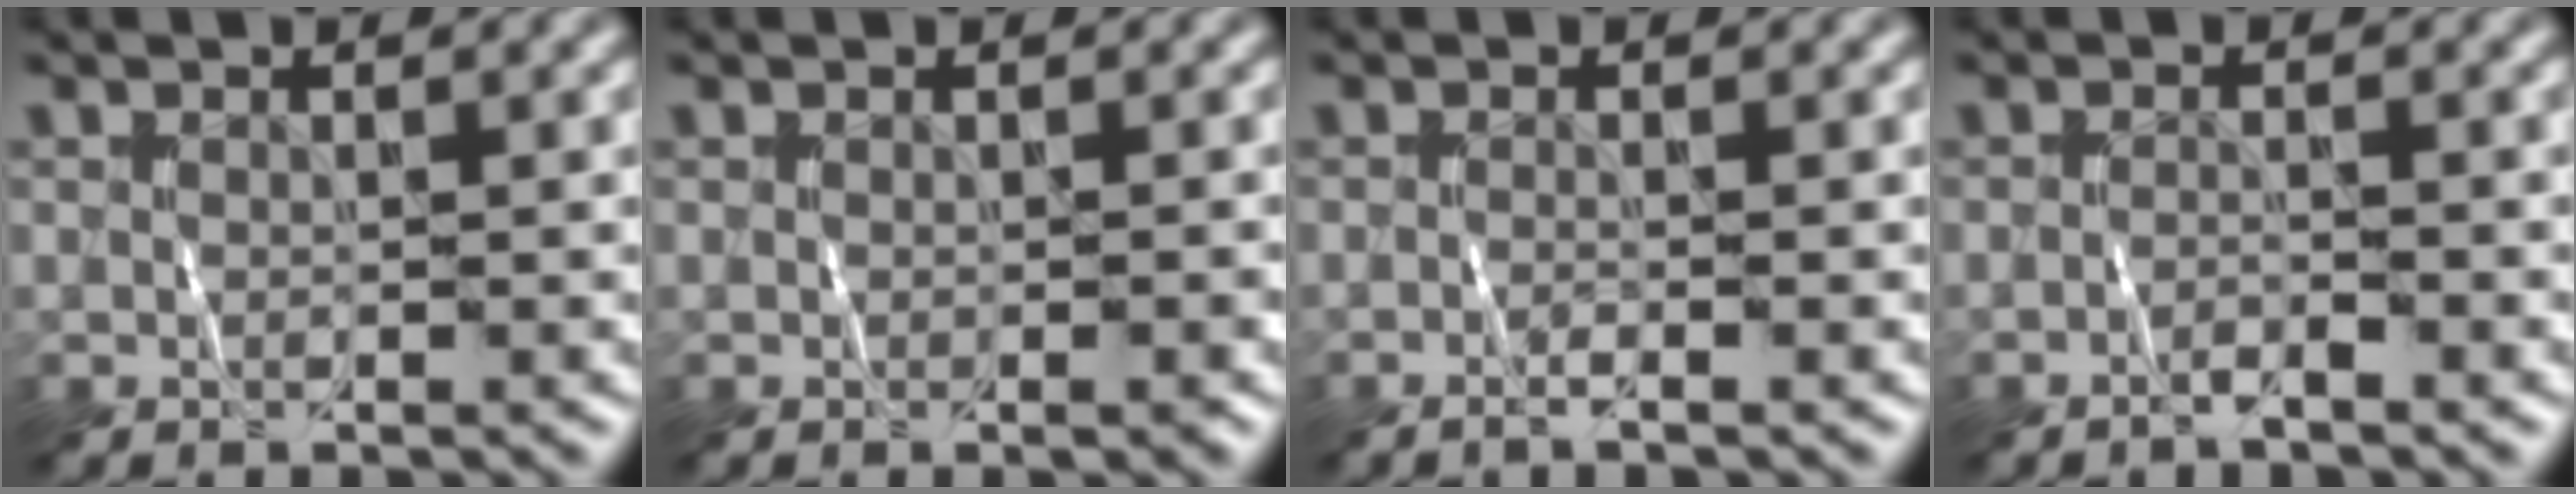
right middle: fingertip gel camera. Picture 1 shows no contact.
{"total": 1.0, "force": [-0.2, 0.3, 1.0], "torque": [-0.008, 0.002, -0.005]}
{"total": 1.0, "force": [-0.6, 0.3, 0.8], "torque": [-0.007, 0.001, -0.018]}
{"total": 1.1, "force": [-0.8, 0.1, 0.6], "torque": [-0.009, 0.007, -0.022]}